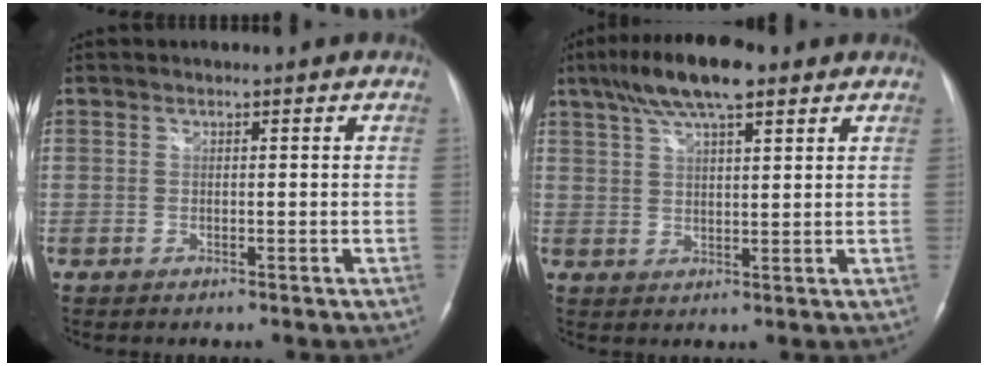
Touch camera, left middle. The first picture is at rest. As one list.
[{"total": 10.4, "force": [6.8, 2.4, 7.4], "torque": [-0.138, 0.022, 0.116]}]